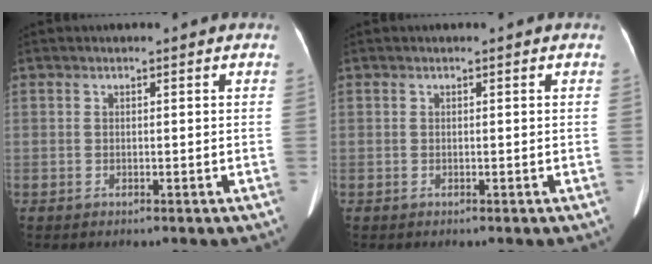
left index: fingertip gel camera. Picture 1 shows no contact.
{"total": 0.0}